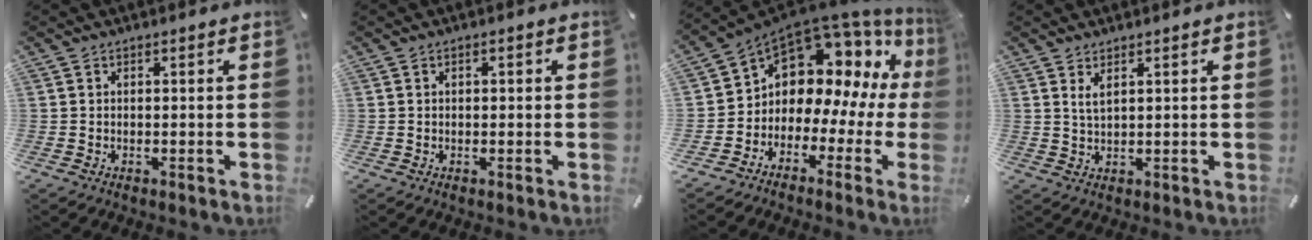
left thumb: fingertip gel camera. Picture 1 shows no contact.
{"total": 0.7, "force": [0.0, 0.5, 0.6], "torque": [-0.010, 0.004, -0.001]}
{"total": 9.3, "force": [4.8, 7.1, 3.6], "torque": [-0.068, -0.060, 0.085]}
{"total": 2.7, "force": [1.6, 0.9, 2.0], "torque": [-0.041, 0.000, 0.029]}